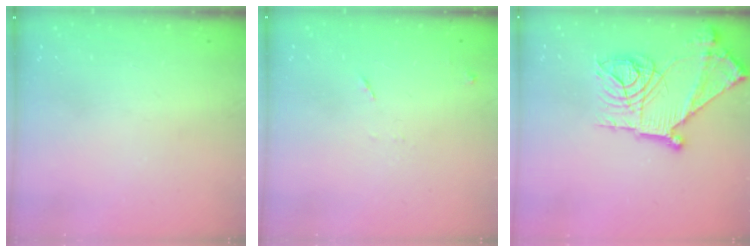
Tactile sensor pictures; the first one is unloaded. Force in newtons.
{"total": 5.7, "press": 5.7, "slide": 0.7}
{"total": 22.2, "press": 22.1, "slide": 2.3}